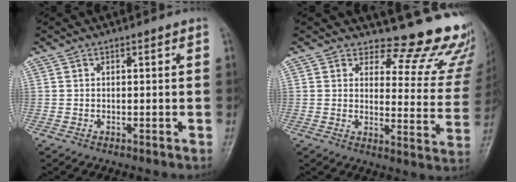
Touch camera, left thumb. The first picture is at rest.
{"total": 15.5, "force": [14.4, 4.9, 3.2], "torque": [0.014, -0.151, 0.148]}